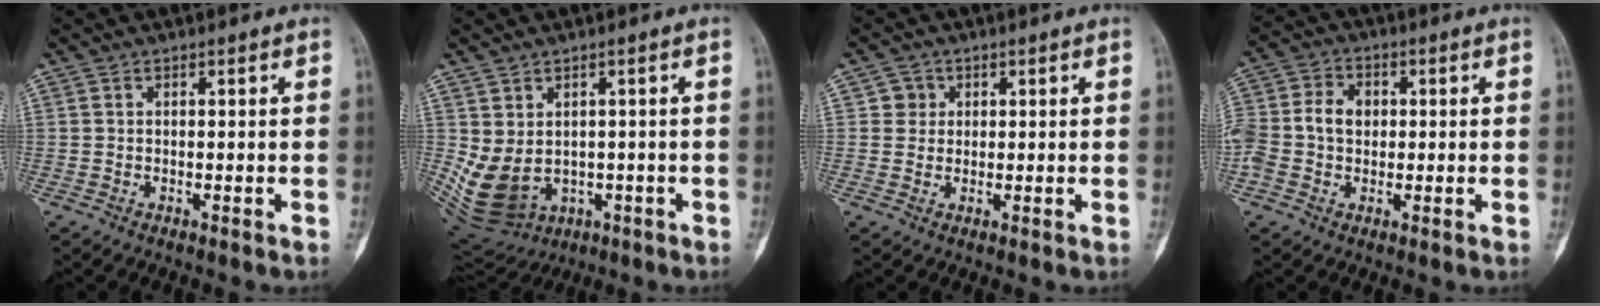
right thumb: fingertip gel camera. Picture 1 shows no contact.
{"total": 11.8, "force": [-1.7, 9.2, 7.2], "torque": [-0.140, 0.003, 0.005]}
{"total": 2.6, "force": [0.7, 2.5, 0.2], "torque": [0.015, 0.001, 0.007]}
{"total": 9.8, "force": [0.0, 7.6, 6.2], "torque": [-0.131, 0.027, -0.004]}